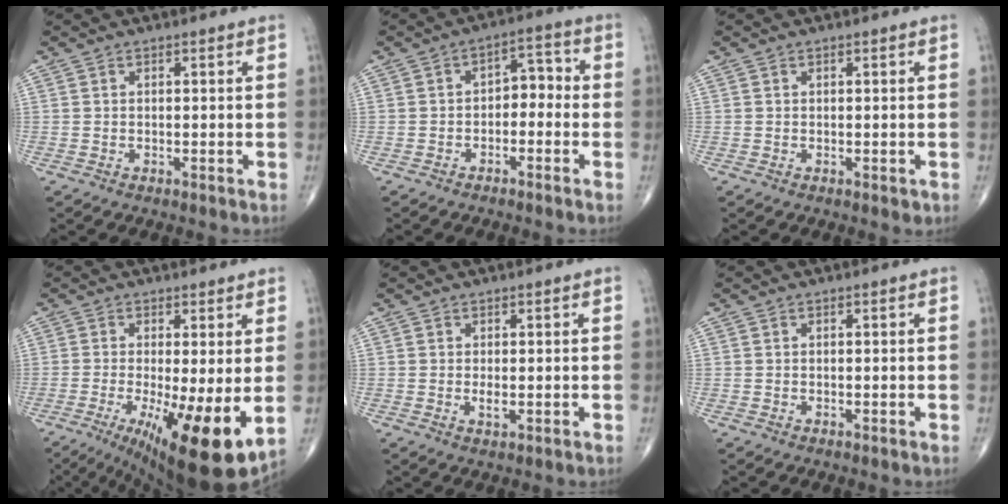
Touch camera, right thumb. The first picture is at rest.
{"total": 5.2, "force": [-1.2, 3.3, 3.8], "torque": [-0.034, 0.037, -0.030]}
{"total": 0.6, "force": [0.0, 0.4, 0.5], "torque": [-0.006, -0.002, 0.002]}
{"total": 15.0, "force": [-3.4, 3.7, 14.1], "torque": [-0.206, -0.026, -0.037]}
{"total": 1.2, "force": [0.0, 0.5, 1.1], "torque": [-0.021, -0.005, 0.003]}
{"total": 0.0}